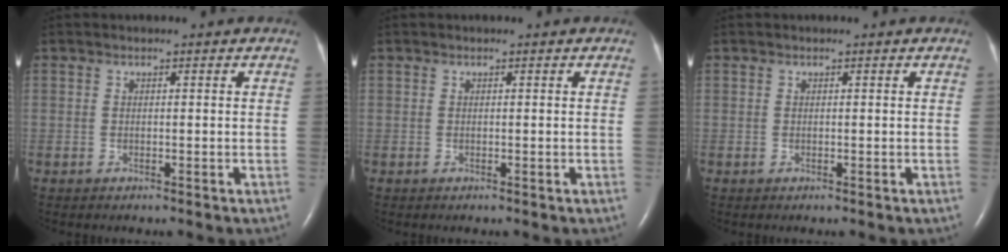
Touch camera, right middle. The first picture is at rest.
{"total": 0.0}
{"total": 0.0}